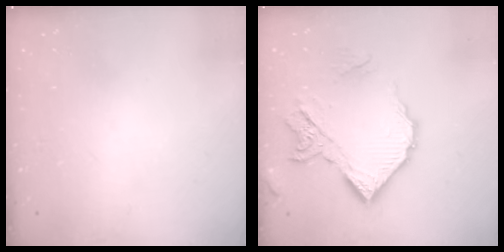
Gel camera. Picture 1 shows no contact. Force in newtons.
{"total": 16.1, "press": 16.0, "slide": 1.4}